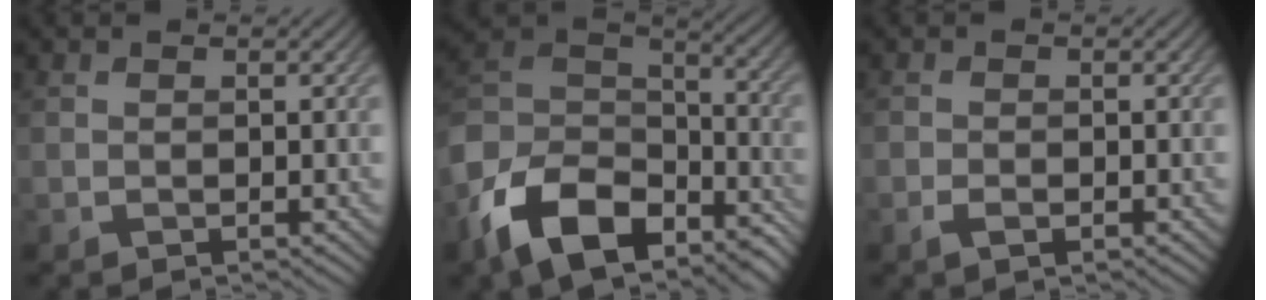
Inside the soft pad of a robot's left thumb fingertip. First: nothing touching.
{"total": 15.4, "force": [-8.6, 8.8, 9.3], "torque": [-0.229, -0.019, -0.153]}
{"total": 1.5, "force": [-0.8, 0.8, 1.0], "torque": [-0.022, 0.000, -0.017]}